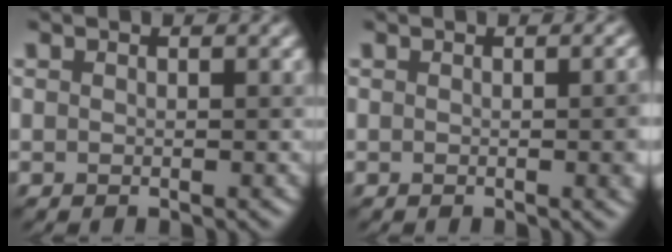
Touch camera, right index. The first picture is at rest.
{"total": 3.0, "force": [-0.1, 0.8, 2.9], "torque": [-0.026, 0.004, -0.005]}